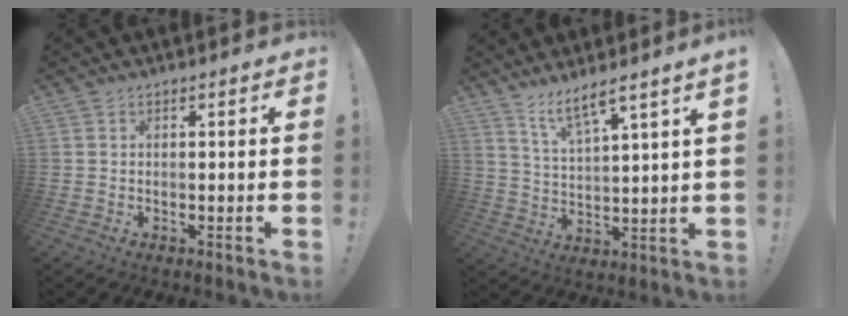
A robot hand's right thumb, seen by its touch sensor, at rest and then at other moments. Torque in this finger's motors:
{"motor_torque": [-0.03, 0.11, 0.18, 0.36, 0.11]}